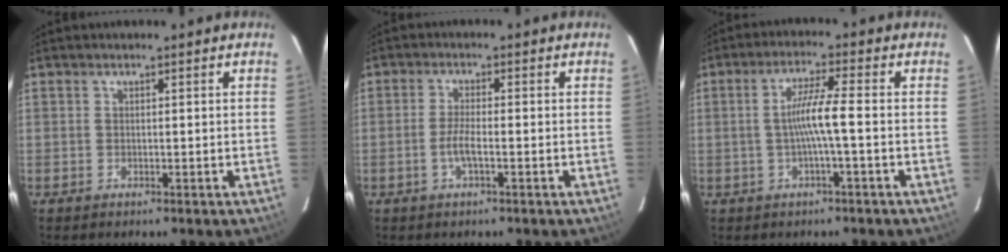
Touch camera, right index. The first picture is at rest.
{"total": 3.0, "force": [-1.3, 0.4, 2.7], "torque": [-0.058, -0.003, -0.025]}
{"total": 5.4, "force": [-1.1, -0.7, 5.2], "torque": [-0.106, 0.003, -0.019]}